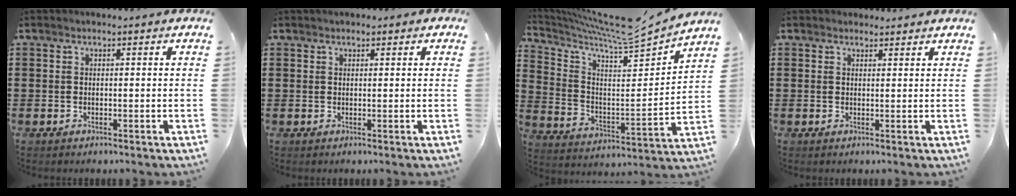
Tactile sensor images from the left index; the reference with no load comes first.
{"total": 0.9, "force": [0.7, 0.5, 0.4], "torque": [-0.008, 0.005, 0.012]}
{"total": 7.8, "force": [7.2, 0.7, 2.8], "torque": [-0.080, -0.064, 0.119]}
{"total": 1.4, "force": [1.3, 0.5, 0.0], "torque": [0.005, 0.000, 0.025]}